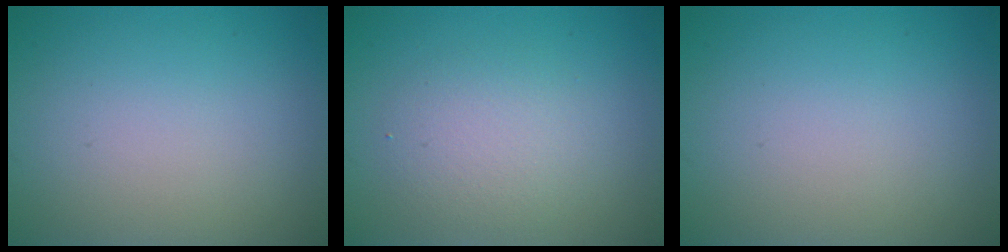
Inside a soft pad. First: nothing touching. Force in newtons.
{"total": 2.9, "press": 2.9, "slide": 0.4}
{"total": 0.0}